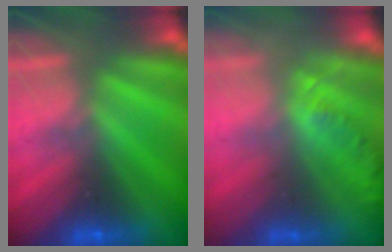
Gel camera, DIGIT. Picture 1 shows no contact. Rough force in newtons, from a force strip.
{"total": 1.8}